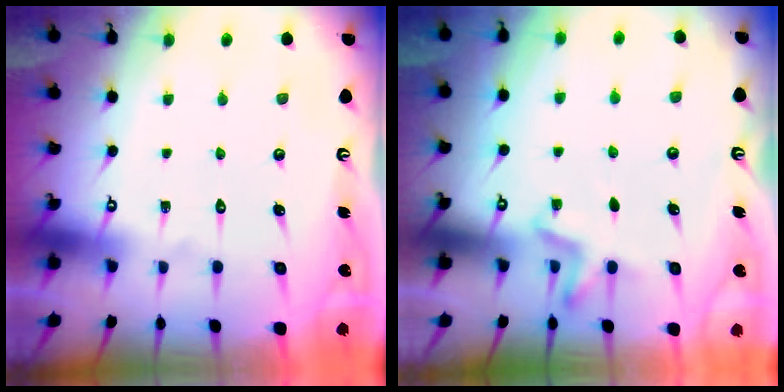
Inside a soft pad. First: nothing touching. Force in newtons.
{"total": 5.1, "press": 4.9, "slide": 1.5}